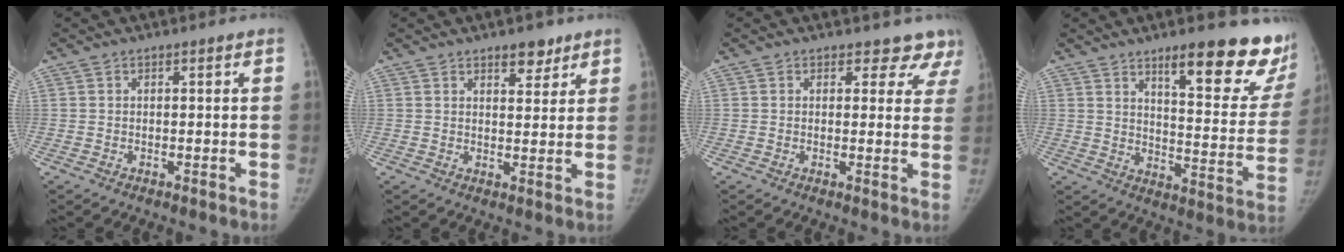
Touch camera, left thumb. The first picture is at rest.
{"total": 4.4, "force": [3.1, 2.1, 2.3], "torque": [-0.007, -0.018, 0.047]}
{"total": 6.1, "force": [5.2, 3.2, 0.4], "torque": [0.047, -0.021, 0.033]}
{"total": 20.8, "force": [14.0, 5.6, 14.4], "torque": [-0.144, -0.085, 0.188]}